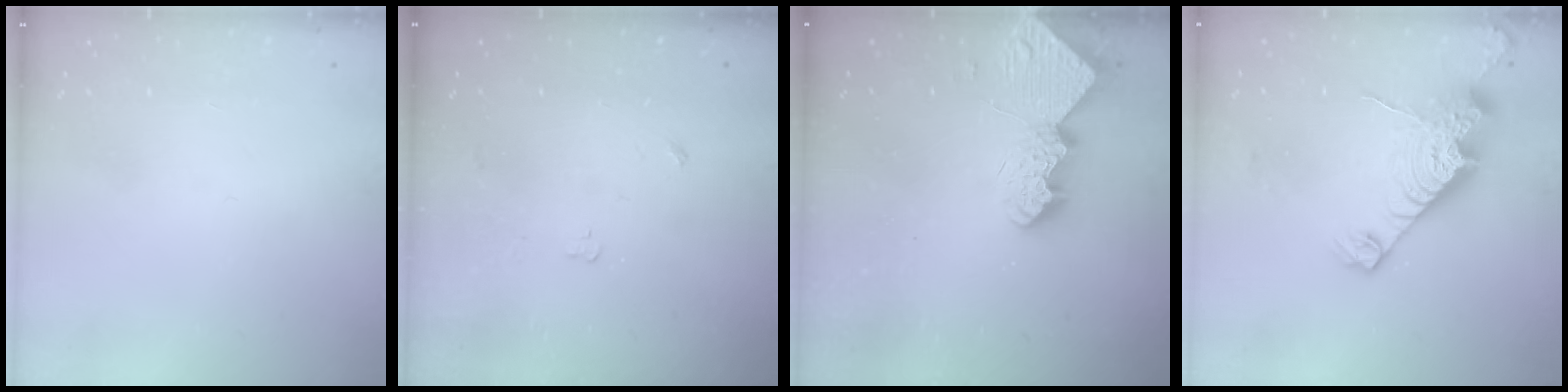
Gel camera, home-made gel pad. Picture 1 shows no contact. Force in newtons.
{"total": 2.8, "press": 2.8, "slide": 0.5}
{"total": 9.7, "press": 9.6, "slide": 1.0}
{"total": 14.9, "press": 14.9, "slide": 1.3}